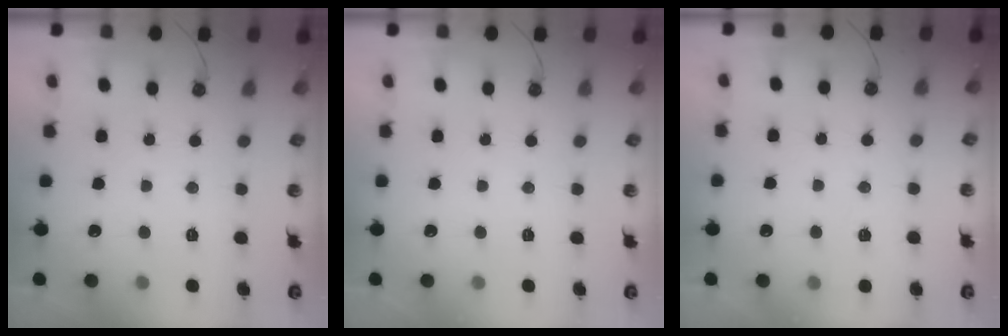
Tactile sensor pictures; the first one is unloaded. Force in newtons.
{"total": 0.0}
{"total": 5.2, "press": 3.2, "slide": 4.1}